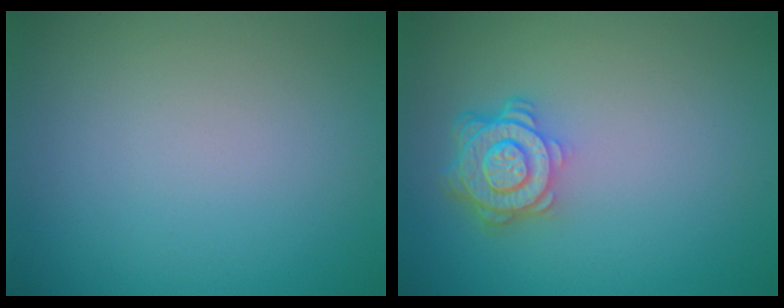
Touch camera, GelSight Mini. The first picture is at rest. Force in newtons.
{"total": 4.5, "press": 3.5, "slide": 2.9}